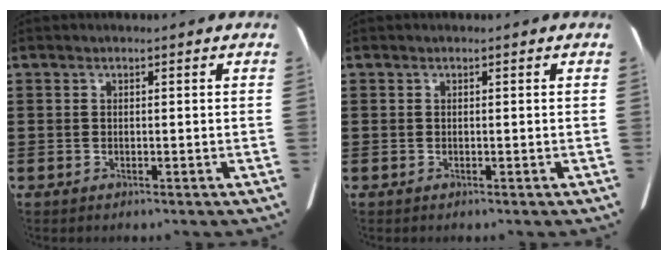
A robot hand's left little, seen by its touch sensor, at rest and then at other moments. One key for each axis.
{"total": 0.0}